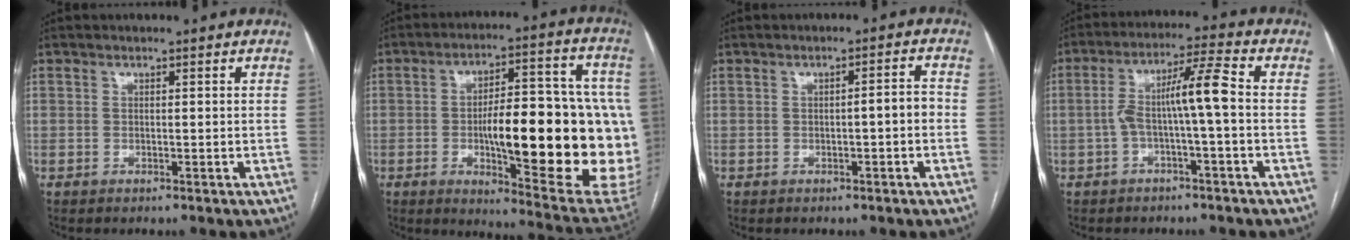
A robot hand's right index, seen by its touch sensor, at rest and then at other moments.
{"total": 27.0, "force": [-3.1, 6.4, 26.1], "torque": [-0.283, 0.013, -0.029]}
{"total": 2.5, "force": [-0.7, 0.5, 2.4], "torque": [-0.031, 0.010, -0.009]}
{"total": 7.8, "force": [-1.0, 0.0, 7.7], "torque": [-0.142, 0.033, -0.017]}